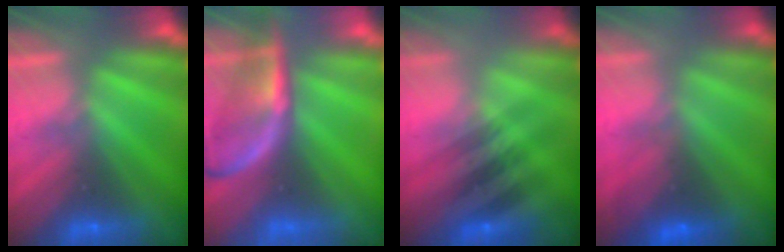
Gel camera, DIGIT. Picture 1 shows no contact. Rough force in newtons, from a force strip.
{"total": 2.4}
{"total": 2.3}
{"total": 3.2}